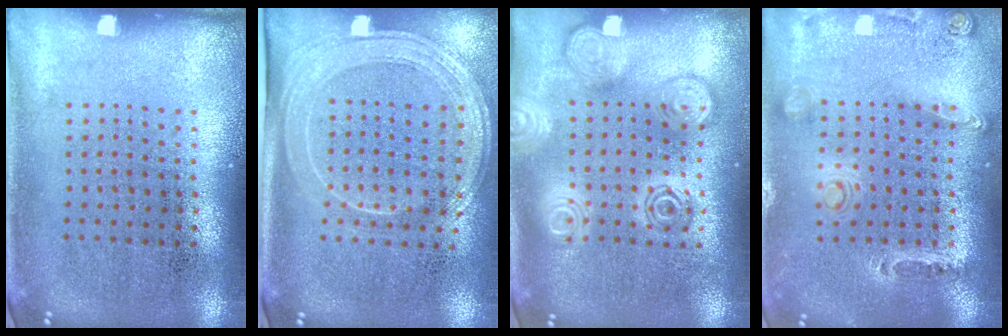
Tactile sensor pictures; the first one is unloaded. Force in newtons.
{"total": 2.0, "press": 1.7, "slide": 1.1}
{"total": 2.9, "press": 2.8, "slide": 0.4}
{"total": 0.6, "press": 0.6, "slide": 0.3}